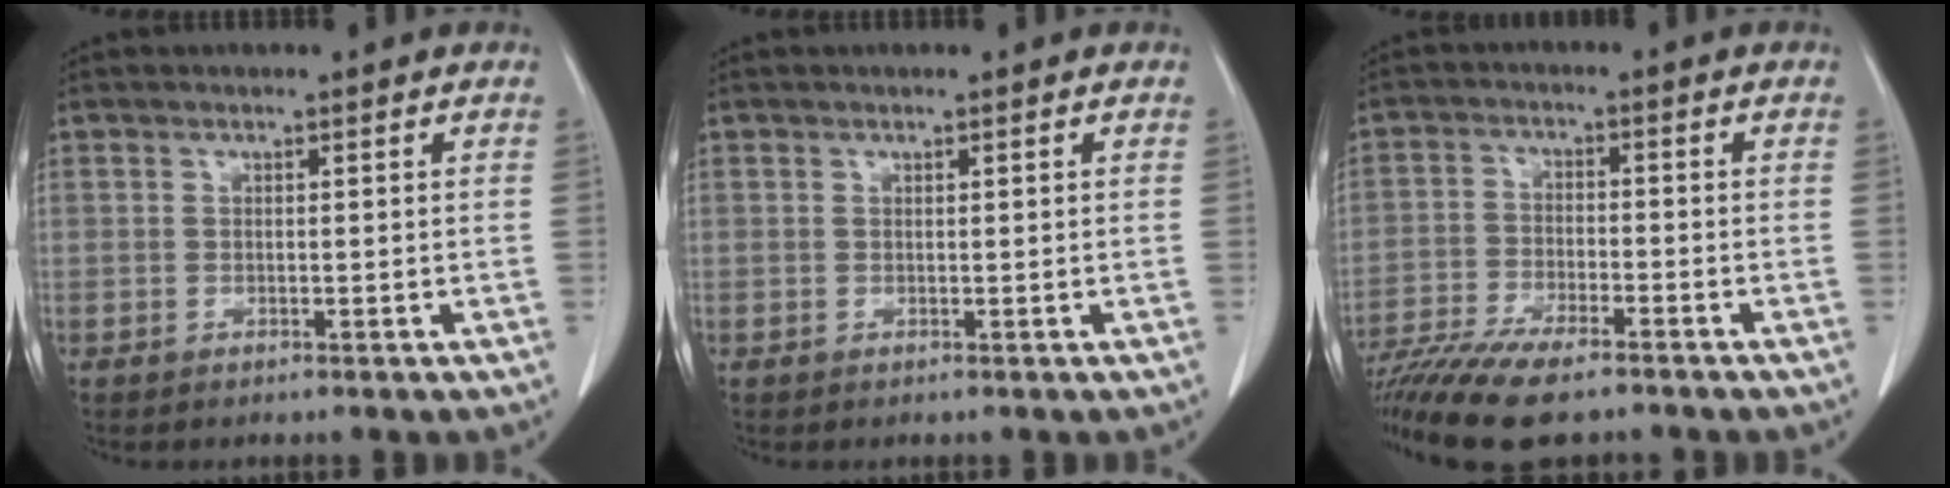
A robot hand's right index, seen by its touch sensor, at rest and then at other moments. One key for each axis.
{"total": 0.0}
{"total": 16.2, "fx": -12.9, "fy": 3.7, "fz": 9.0, "tx": -0.190, "ty": -0.027, "tz": -0.220}